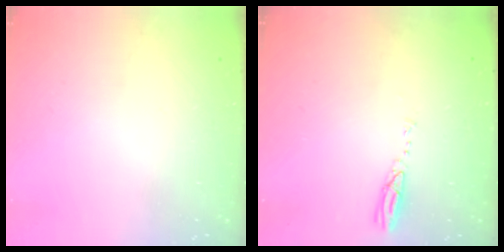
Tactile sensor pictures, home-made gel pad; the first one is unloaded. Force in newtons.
{"total": 3.6, "press": 3.6, "slide": 0.2}